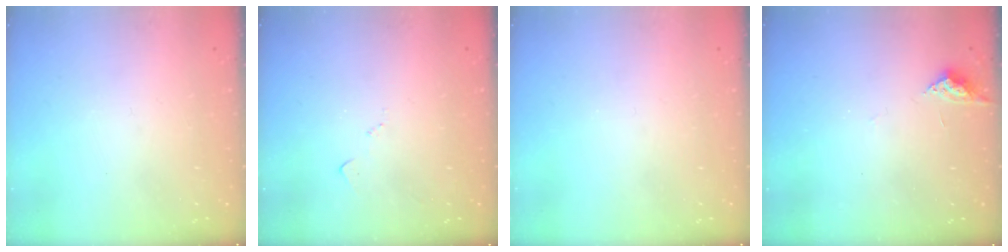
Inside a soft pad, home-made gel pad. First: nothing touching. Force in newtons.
{"total": 5.1, "press": 5.1, "slide": 0.6}
{"total": 0.0}
{"total": 3.7, "press": 3.7, "slide": 0.5}